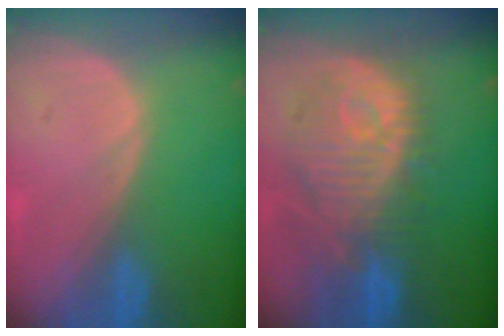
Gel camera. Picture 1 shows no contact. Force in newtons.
{"total": 12.2, "press": 10.9, "slide": 5.4}